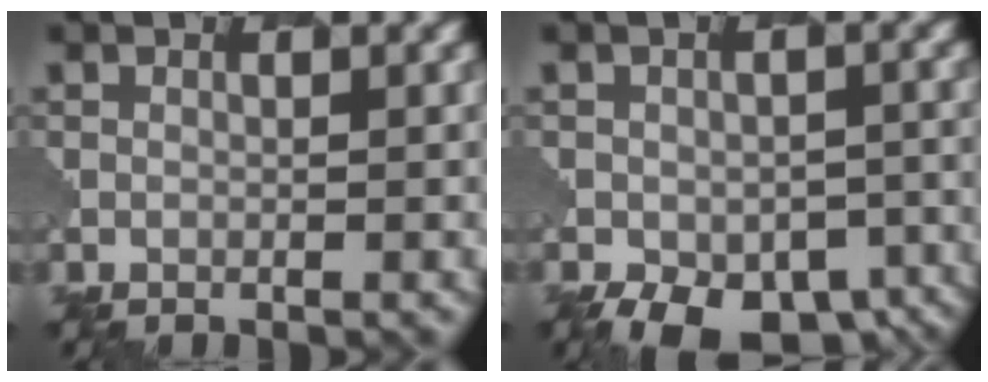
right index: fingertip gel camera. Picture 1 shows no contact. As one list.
[{"total": 8.9, "force": [-5.5, 4.8, 5.1], "torque": [-0.080, -0.031, -0.071]}]